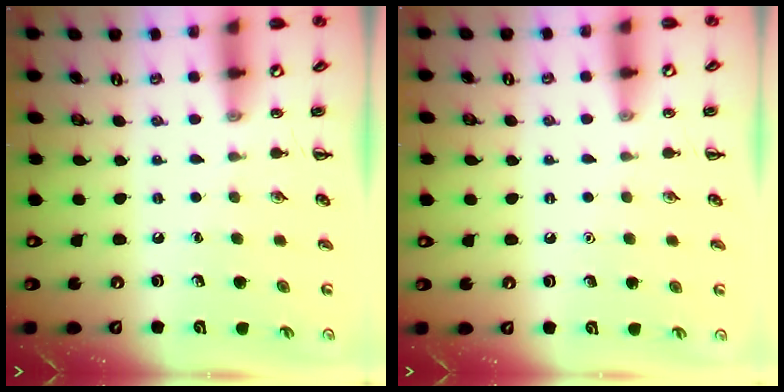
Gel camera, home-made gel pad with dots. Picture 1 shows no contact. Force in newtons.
{"total": 1.6, "press": 1.6, "slide": 0.1}